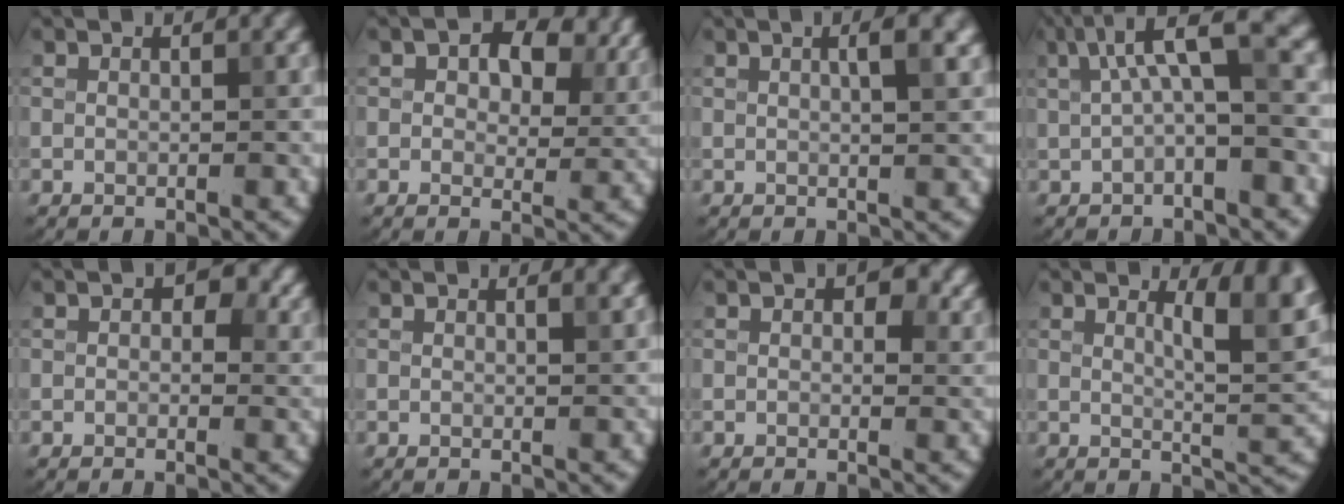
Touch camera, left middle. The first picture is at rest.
{"total": 8.0, "force": [3.4, 4.6, 5.6], "torque": [-0.076, 0.000, 0.044]}
{"total": 2.8, "force": [0.9, 0.8, 2.6], "torque": [-0.023, 0.010, 0.006]}
{"total": 5.6, "force": [1.2, 1.5, 5.3], "torque": [-0.085, 0.015, 0.015]}
{"total": 3.4, "force": [1.0, 2.3, 2.3], "torque": [-0.016, -0.004, 0.010]}
{"total": 1.1, "force": [0.7, 0.4, 0.8], "torque": [-0.004, 0.003, 0.009]}
{"total": 3.4, "force": [1.3, 2.0, 2.4], "torque": [-0.020, -0.004, 0.015]}
{"total": 6.1, "force": [2.5, 1.7, 5.3], "torque": [-0.062, -0.003, 0.038]}